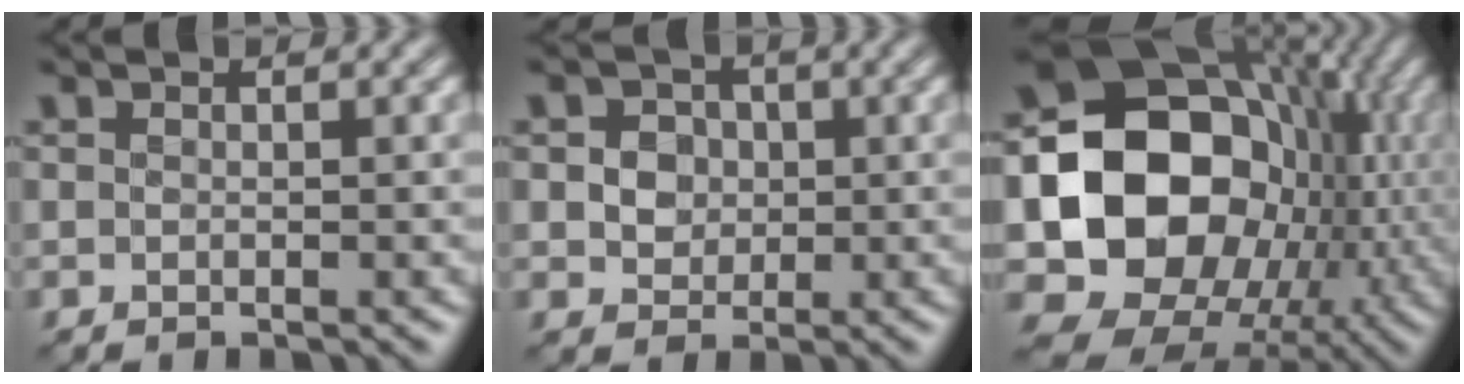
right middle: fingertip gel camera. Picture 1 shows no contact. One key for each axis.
{"total": 3.5, "fx": 0.6, "fy": 3.0, "fz": 1.7, "tx": -0.027, "ty": 0.007, "tz": 0.004}
{"total": 15.9, "fx": -1.4, "fy": 13.0, "fz": 9.1, "tx": -0.151, "ty": -0.012, "tz": -0.031}